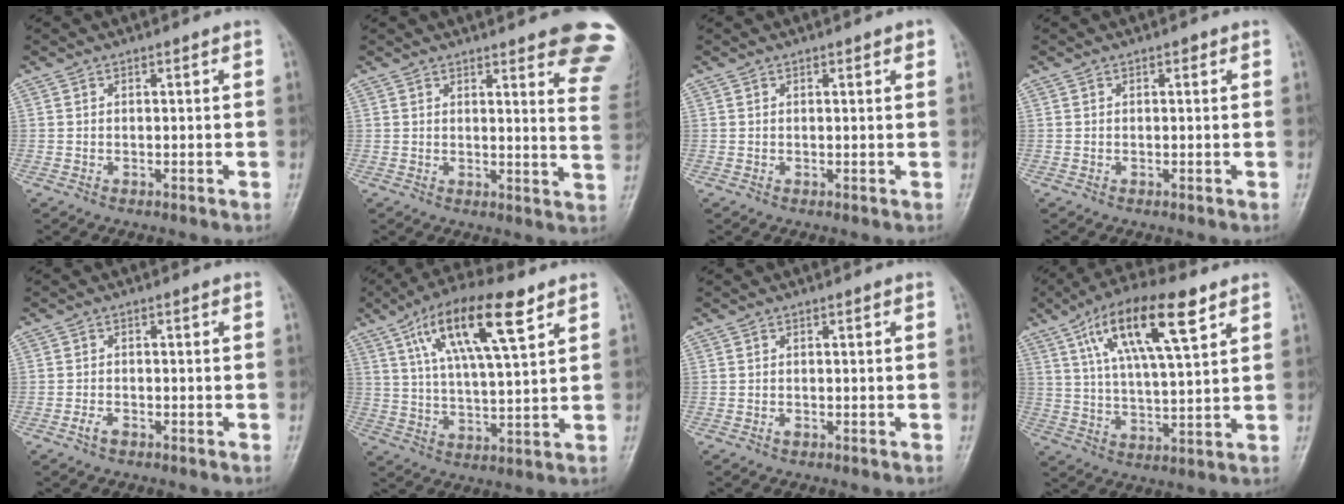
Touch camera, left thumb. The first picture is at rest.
{"total": 15.7, "force": [11.6, 3.2, 10.2], "torque": [-0.095, -0.062, 0.117]}
{"total": 1.5, "force": [0.8, 0.4, 1.1], "torque": [-0.013, -0.001, 0.008]}
{"total": 0.6, "force": [0.3, 0.3, 0.4], "torque": [-0.001, 0.000, 0.001]}
{"total": 1.8, "force": [-1.1, 0.9, 1.1], "torque": [-0.024, 0.005, -0.022]}
{"total": 16.3, "force": [8.0, 4.7, 13.4], "torque": [-0.229, -0.012, 0.141]}
{"total": 0.6, "force": [-0.2, 0.4, 0.4], "torque": [-0.004, 0.000, -0.005]}
{"total": 16.8, "force": [8.1, 5.1, 13.8], "torque": [-0.233, -0.011, 0.141]}